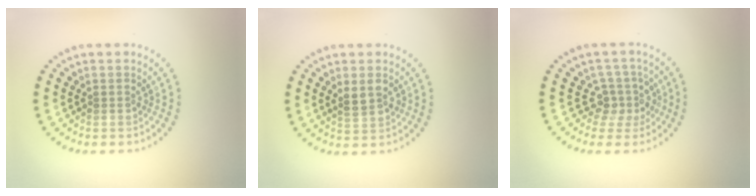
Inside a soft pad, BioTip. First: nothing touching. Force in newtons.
{"total": 2.1, "press": 2.1, "slide": 0.5}
{"total": 2.7, "press": 2.0, "slide": 1.8}